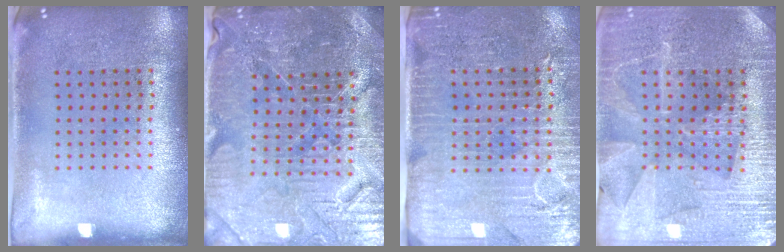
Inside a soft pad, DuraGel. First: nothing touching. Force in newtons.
{"total": 5.0, "press": 4.7, "slide": 1.7}
{"total": 3.6, "press": 3.3, "slide": 1.5}
{"total": 3.6, "press": 3.5, "slide": 0.9}